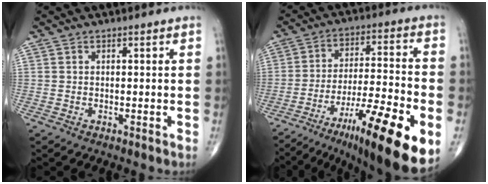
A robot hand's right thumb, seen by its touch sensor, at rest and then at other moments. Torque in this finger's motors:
{"motor_torque": [2.47, 2.04, 0.76, -0.38, 0.49]}